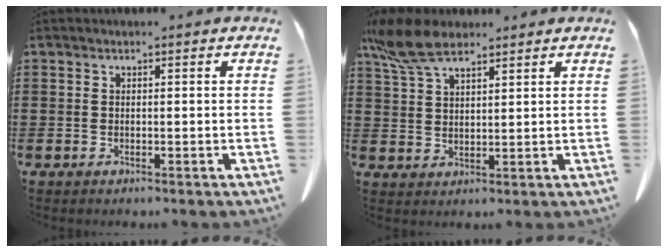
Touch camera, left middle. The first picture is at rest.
{"total": 7.7, "force": [5.6, 2.7, 4.4], "torque": [-0.110, -0.008, 0.106]}